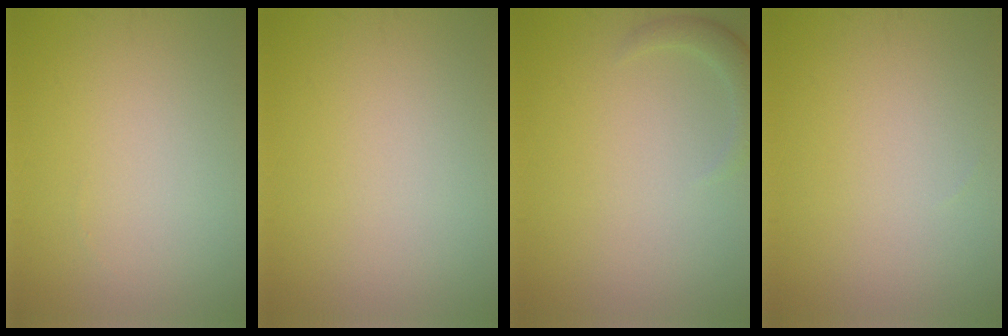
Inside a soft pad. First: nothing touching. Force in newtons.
{"total": 0.0}
{"total": 1.8, "press": 1.8, "slide": 0.3}
{"total": 0.0}